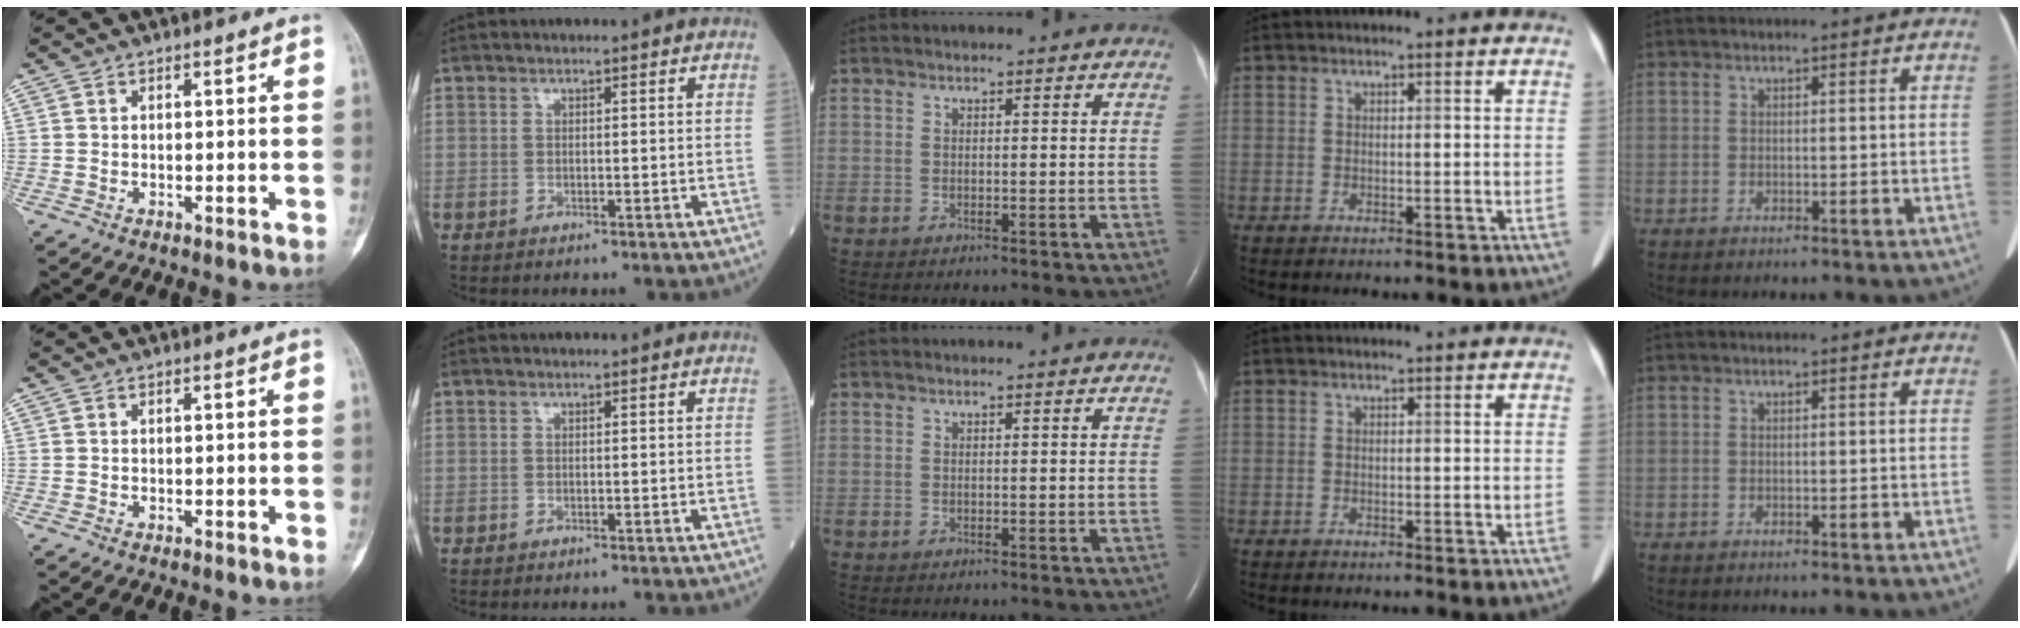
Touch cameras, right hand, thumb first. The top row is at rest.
{}